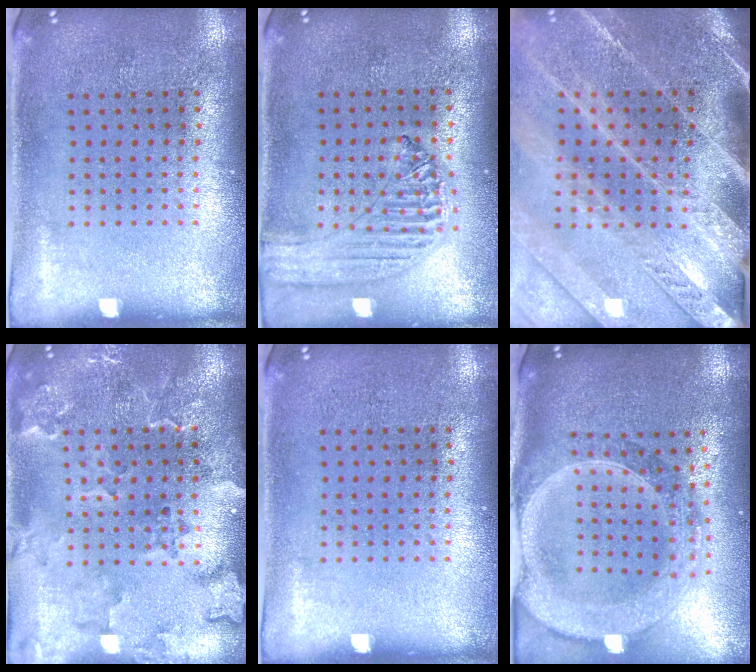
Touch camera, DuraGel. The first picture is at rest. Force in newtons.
{"total": 1.3, "press": 1.3, "slide": 0.1}
{"total": 3.7, "press": 3.2, "slide": 1.9}
{"total": 2.3, "press": 2.1, "slide": 0.8}
{"total": 0.0}
{"total": 2.7, "press": 2.4, "slide": 1.4}